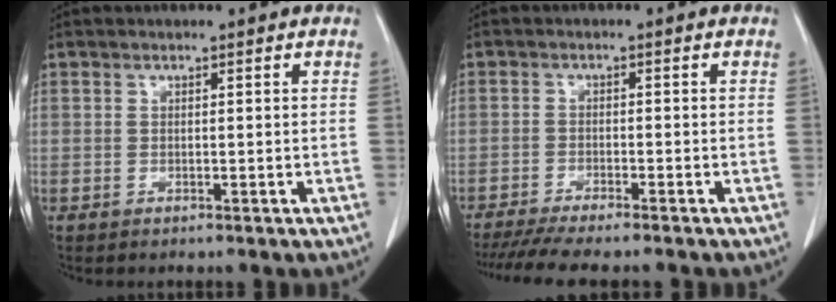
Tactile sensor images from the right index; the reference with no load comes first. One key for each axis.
{"total": 9.8, "fx": -8.4, "fy": 0.6, "fz": 4.9, "tx": -0.064, "ty": -0.018, "tz": -0.130}